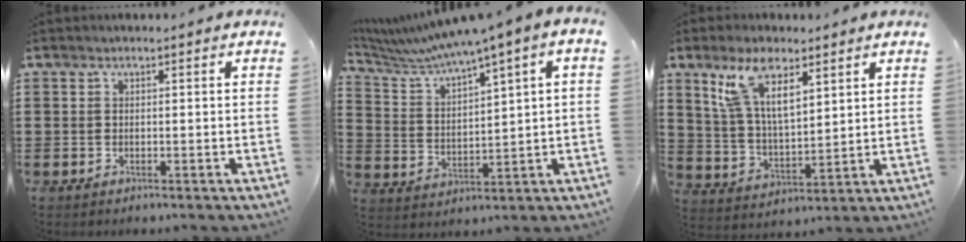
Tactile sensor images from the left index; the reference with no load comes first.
{"total": 4.9, "force": [3.9, -0.5, 3.0], "torque": [-0.079, -0.031, 0.059]}
{"total": 10.0, "force": [6.3, 3.8, 6.8], "torque": [-0.149, -0.001, 0.118]}